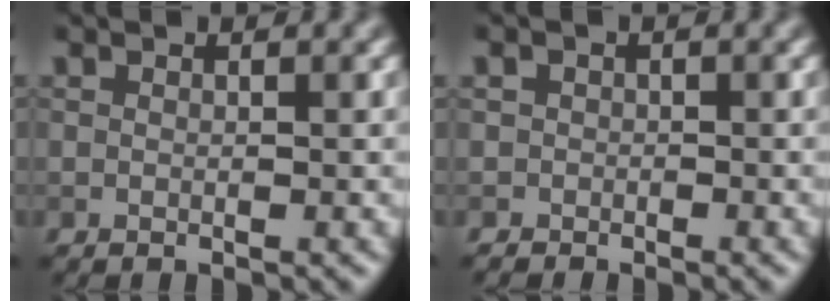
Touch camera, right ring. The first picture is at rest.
{"total": 1.3, "force": [-0.8, 1.0, -0.1], "torque": [0.018, 0.007, -0.016]}